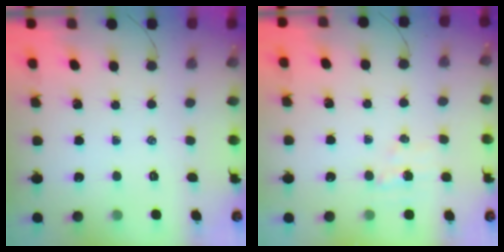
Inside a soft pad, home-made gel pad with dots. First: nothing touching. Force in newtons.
{"total": 3.5, "press": 3.3, "slide": 1.1}